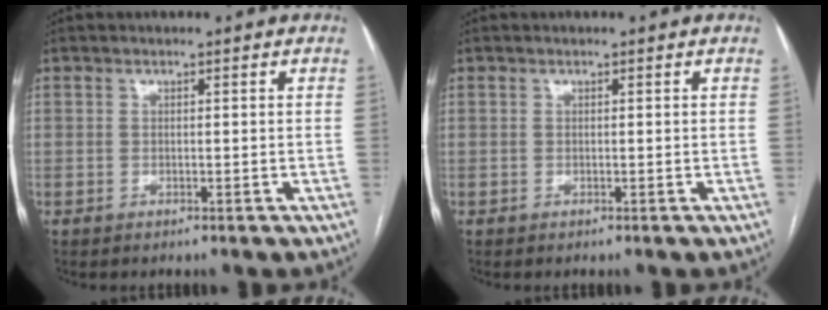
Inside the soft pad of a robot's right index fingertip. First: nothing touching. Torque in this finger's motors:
{"motor_torque": [0.00, 0.00, 0.00, 0.00]}